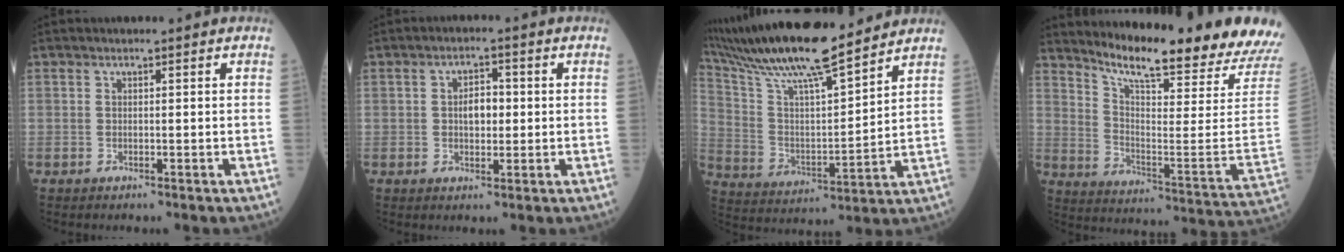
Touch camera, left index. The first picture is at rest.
{"total": 3.8, "force": [0.1, 2.2, 3.1], "torque": [-0.055, 0.007, 0.005]}
{"total": 20.8, "force": [17.8, 1.8, 10.6], "torque": [-0.206, 0.019, 0.316]}
{"total": 22.9, "force": [20.9, -0.8, 9.5], "torque": [-0.170, -0.105, 0.283]}